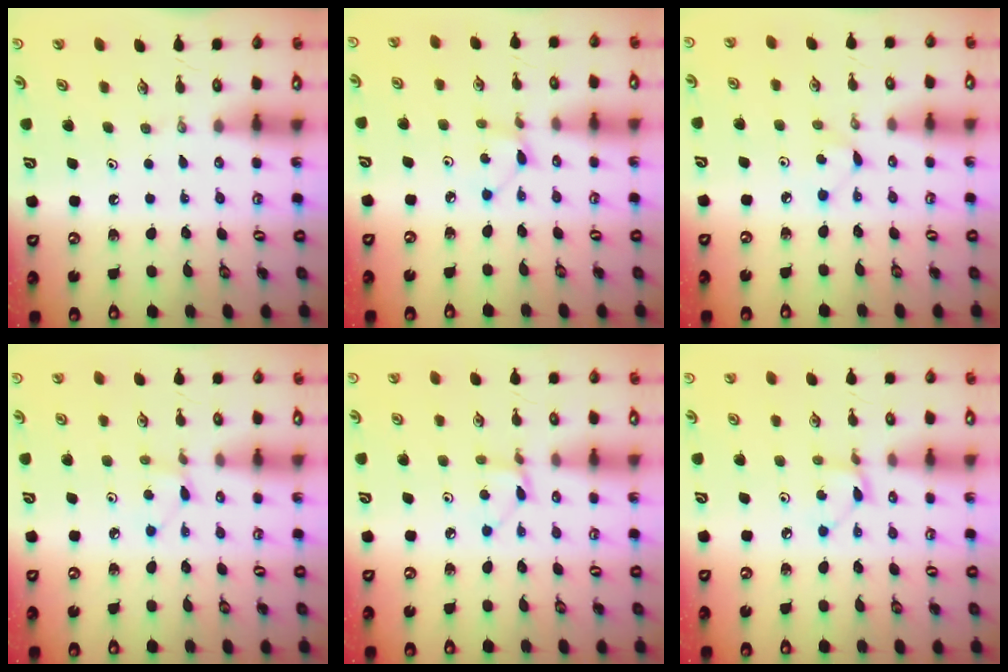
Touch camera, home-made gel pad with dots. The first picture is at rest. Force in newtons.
{"total": 2.2, "press": 2.2, "slide": 0.3}
{"total": 3.3, "press": 3.3, "slide": 0.5}
{"total": 2.9, "press": 2.9, "slide": 0.4}
{"total": 2.7, "press": 2.7, "slide": 0.3}
{"total": 2.0, "press": 2.0, "slide": 0.1}